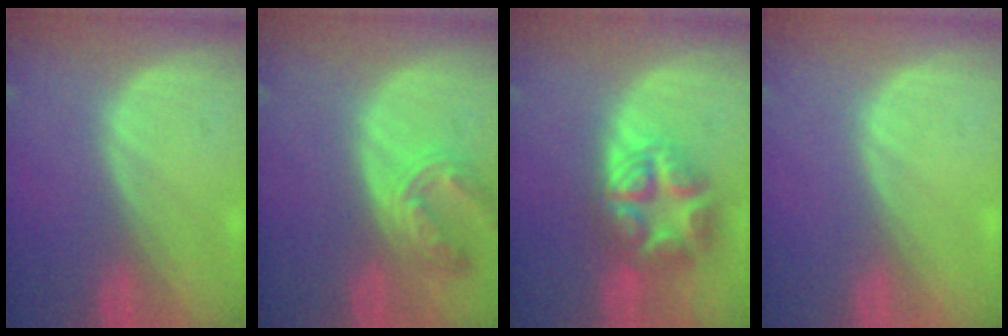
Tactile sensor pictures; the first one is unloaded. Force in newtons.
{"total": 6.9, "press": 6.3, "slide": 3.0}
{"total": 8.0, "press": 8.0, "slide": 0.5}
{"total": 0.0}